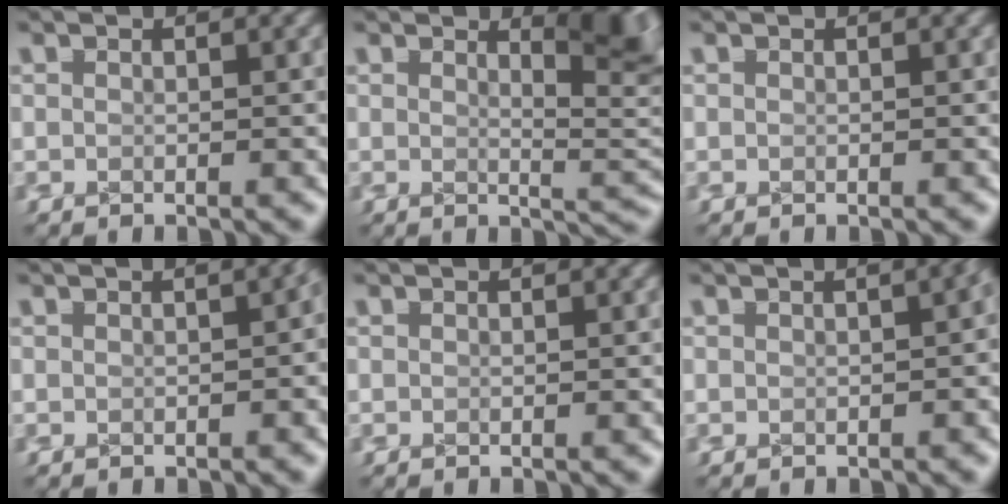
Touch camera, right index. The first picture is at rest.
{"total": 4.9, "force": [1.8, 1.1, 4.4], "torque": [-0.023, -0.003, 0.031]}
{"total": 0.0}
{"total": 1.3, "force": [-0.2, 0.7, 1.1], "torque": [0.002, 0.009, -0.007]}
{"total": 0.0}
{"total": 2.4, "force": [0.1, 1.2, 2.1], "torque": [-0.004, 0.012, -0.004]}